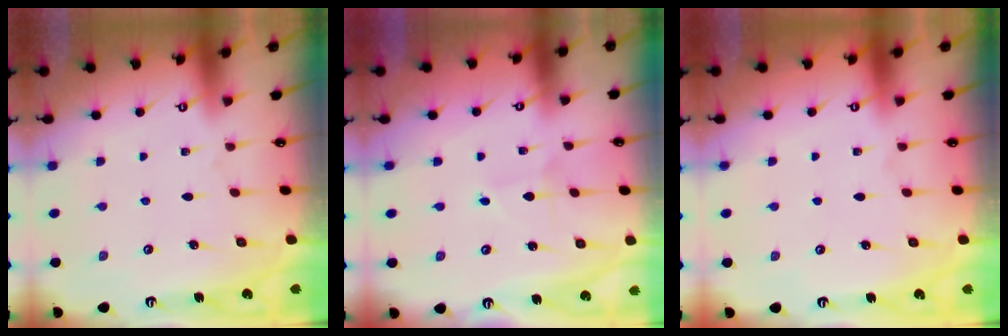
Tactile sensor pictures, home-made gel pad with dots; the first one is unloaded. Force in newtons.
{"total": 0.7, "press": 0.7, "slide": 0.0}
{"total": 0.0}